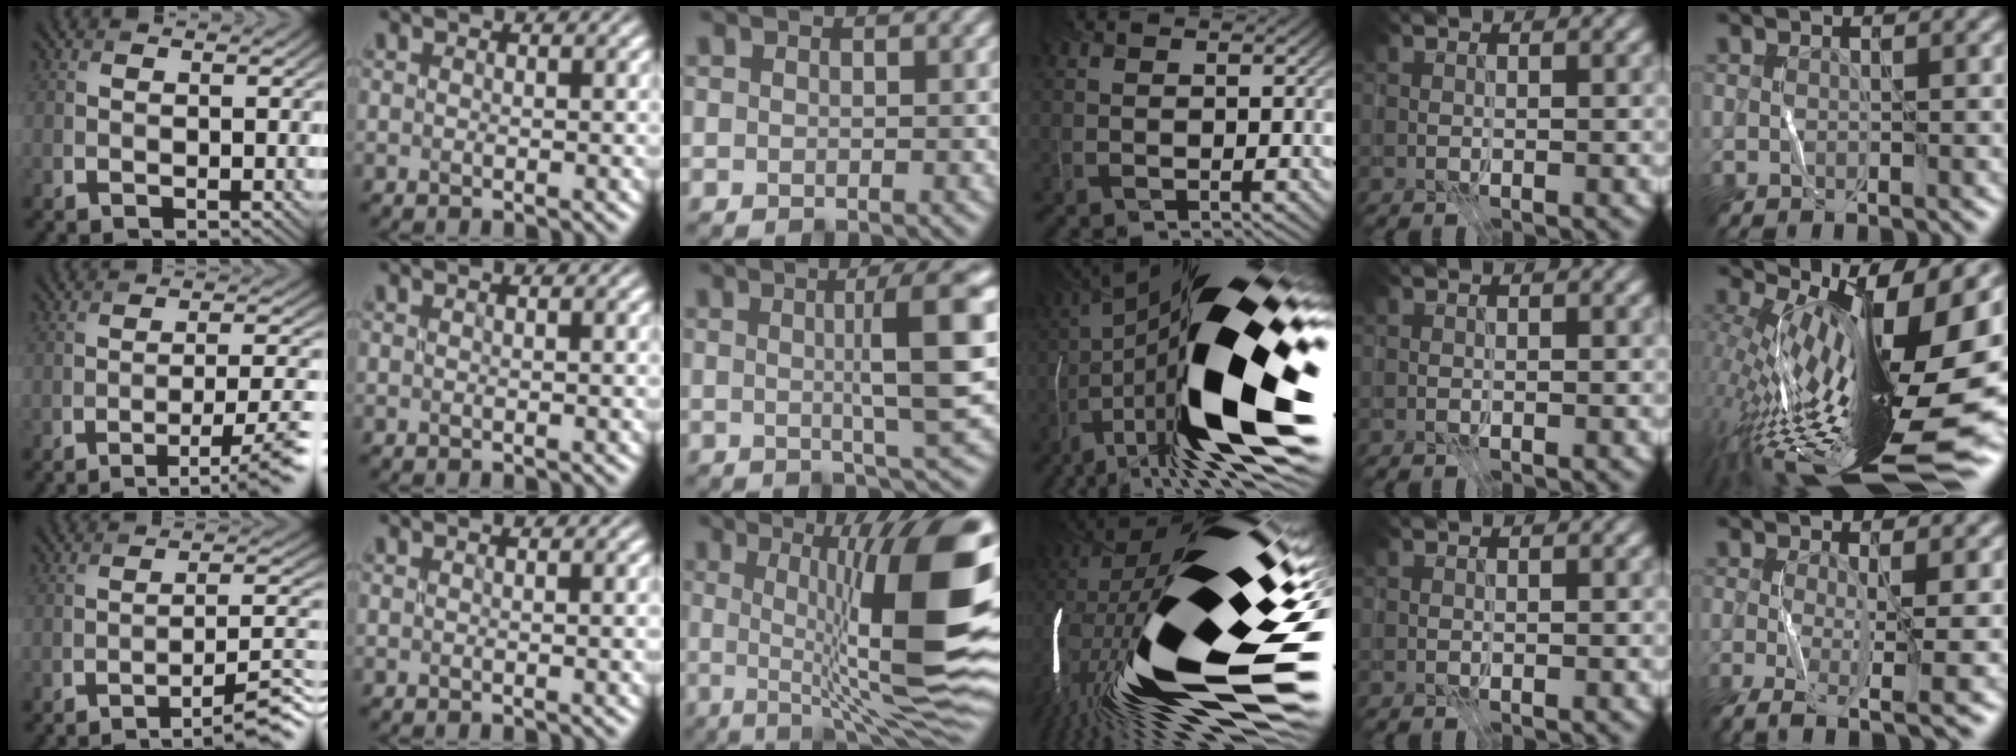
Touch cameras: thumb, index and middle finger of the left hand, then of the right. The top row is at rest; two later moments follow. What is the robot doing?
{"motion": "open", "object": "stapler"}